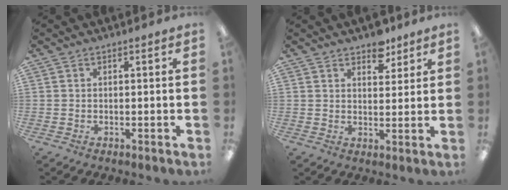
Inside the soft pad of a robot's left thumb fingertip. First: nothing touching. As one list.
[{"total": 5.5, "force": [4.4, 2.8, 1.8], "torque": [-0.005, -0.025, 0.075]}]